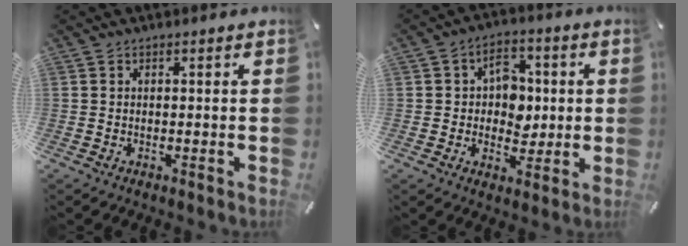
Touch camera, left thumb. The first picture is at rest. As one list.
[{"total": 7.7, "force": [0.8, 6.8, 3.6], "torque": [-0.042, 0.003, 0.013]}]